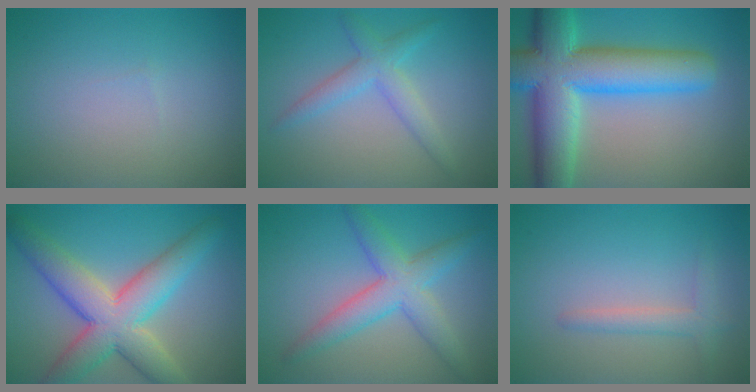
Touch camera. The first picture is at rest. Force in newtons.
{"total": 3.0, "press": 3.0, "slide": 0.1}
{"total": 12.3, "press": 12.3, "slide": 0.5}
{"total": 8.6, "press": 8.6, "slide": 0.4}
{"total": 5.0, "press": 5.0, "slide": 0.1}
{"total": 1.9, "press": 1.9, "slide": 0.2}